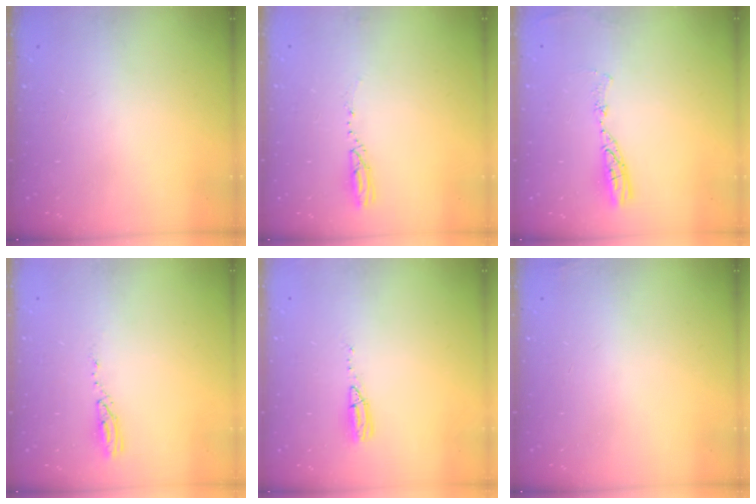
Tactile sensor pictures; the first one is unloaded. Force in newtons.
{"total": 3.4, "press": 3.3, "slide": 0.8}
{"total": 7.3, "press": 7.3, "slide": 0.8}
{"total": 3.6, "press": 3.6, "slide": 0.2}
{"total": 5.6, "press": 5.1, "slide": 2.3}
{"total": 2.8, "press": 2.6, "slide": 0.9}